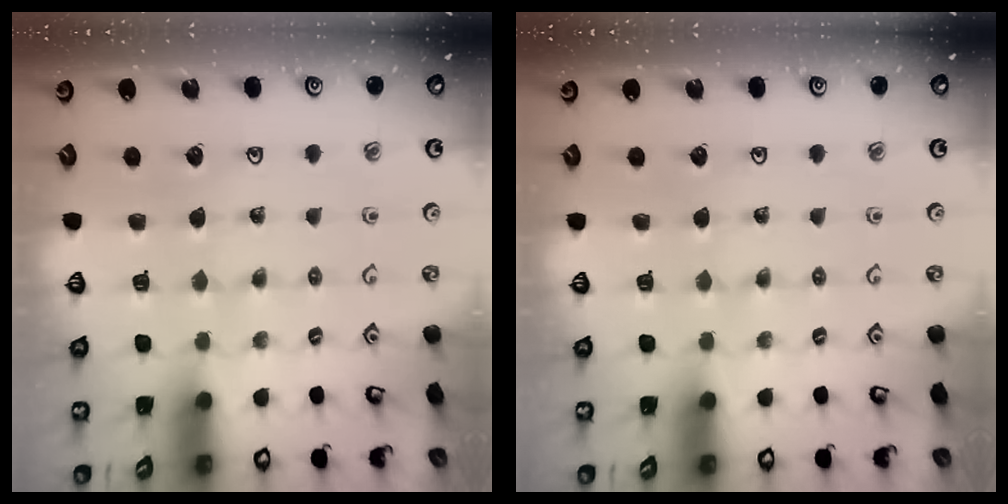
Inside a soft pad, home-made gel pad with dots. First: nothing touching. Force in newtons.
{"total": 0.0}